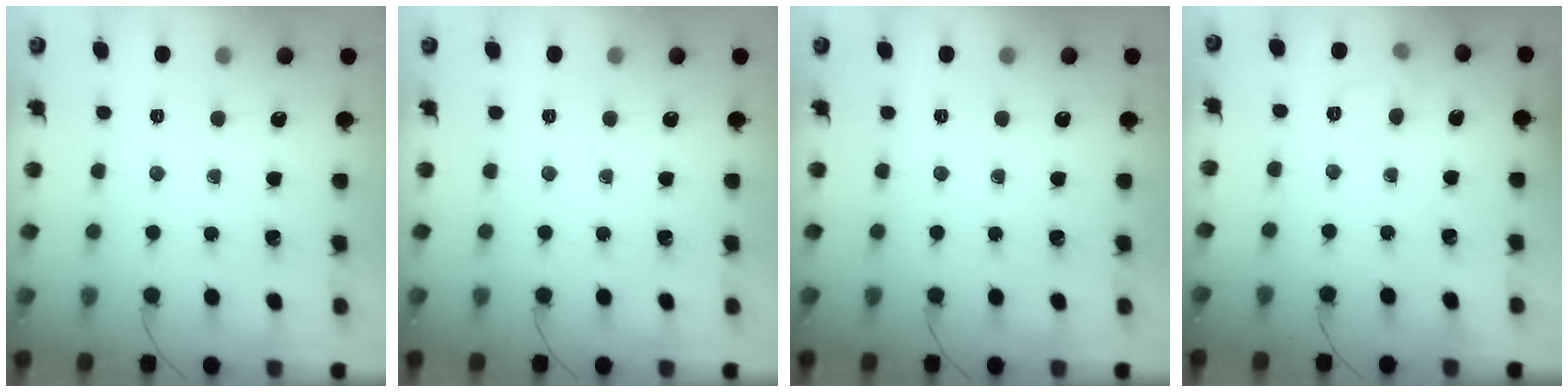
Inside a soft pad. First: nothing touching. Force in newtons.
{"total": 0.0}
{"total": 0.0}
{"total": 6.7, "press": 6.6, "slide": 1.2}